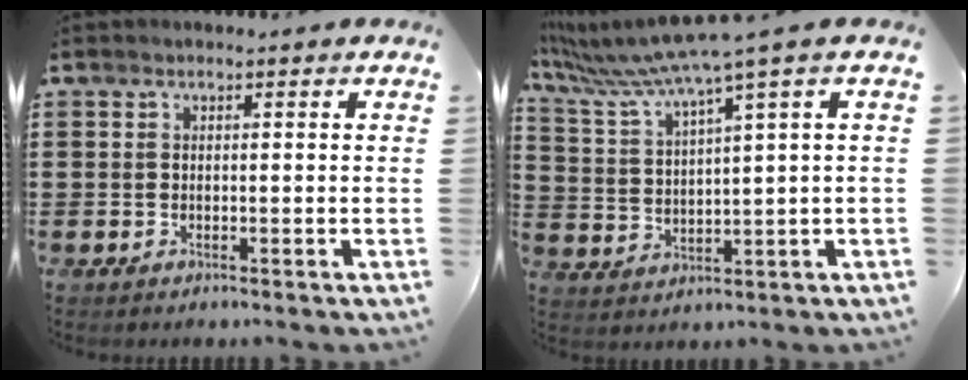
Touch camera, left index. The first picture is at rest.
{"total": 6.2, "force": [4.6, -0.8, 4.1], "torque": [-0.108, -0.039, 0.072]}